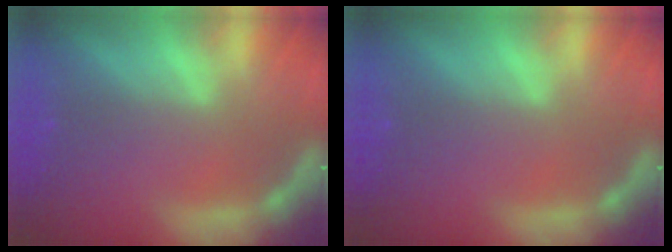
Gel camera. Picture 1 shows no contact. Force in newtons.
{"total": 0.0}